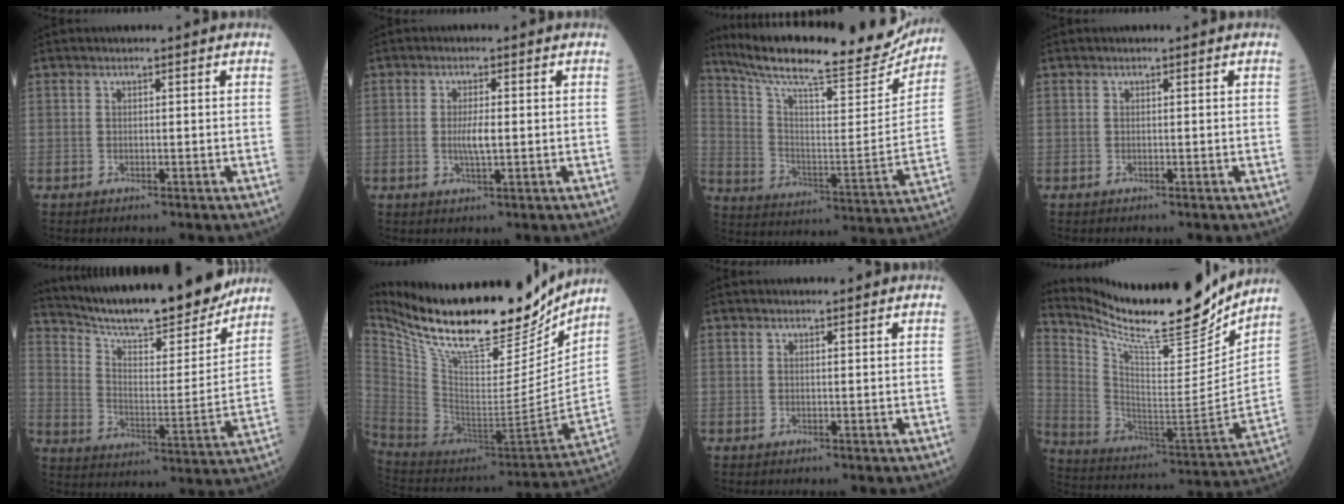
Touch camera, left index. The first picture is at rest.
{"total": 3.0, "force": [-0.3, 0.5, 2.9], "torque": [-0.058, -0.007, -0.006]}
{"total": 26.3, "force": [23.5, 3.5, 11.1], "torque": [-0.185, -0.052, 0.328]}
{"total": 0.0}
{"total": 21.7, "force": [19.3, 2.7, 9.5], "torque": [-0.155, -0.025, 0.283]}
{"total": 27.8, "force": [22.6, 6.9, 14.7], "torque": [-0.267, -0.028, 0.360]}
{"total": 1.1, "force": [1.0, 0.2, 0.2], "torque": [-0.006, 0.003, 0.013]}
{"total": 22.1, "force": [19.6, 2.5, 9.9], "torque": [-0.190, -0.058, 0.312]}